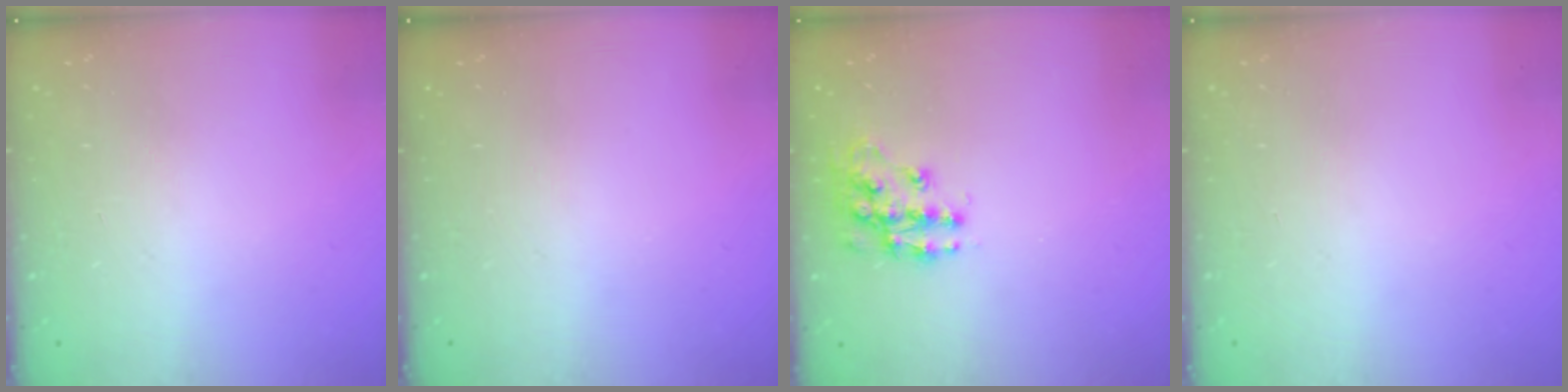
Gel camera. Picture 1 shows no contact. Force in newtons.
{"total": 0.0}
{"total": 12.2, "press": 12.1, "slide": 0.6}
{"total": 0.0}